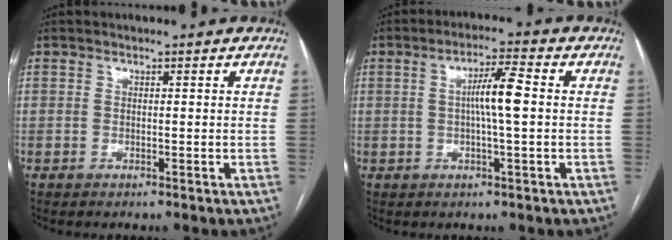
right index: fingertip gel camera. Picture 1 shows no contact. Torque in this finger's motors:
{"motor_torque": [0.36, 0.12, 0.17, 0.07]}